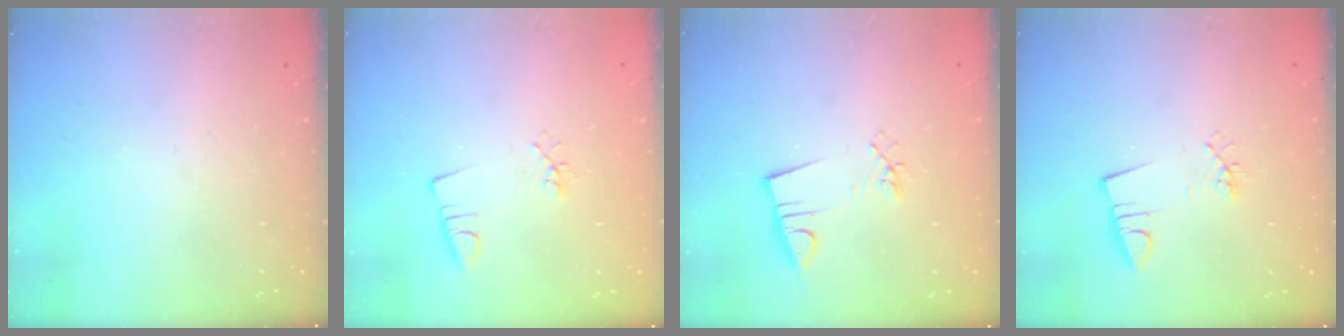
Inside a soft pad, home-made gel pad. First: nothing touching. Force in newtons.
{"total": 2.2, "press": 1.7, "slide": 1.4}
{"total": 3.4, "press": 2.1, "slide": 2.8}
{"total": 3.1, "press": 1.6, "slide": 2.6}